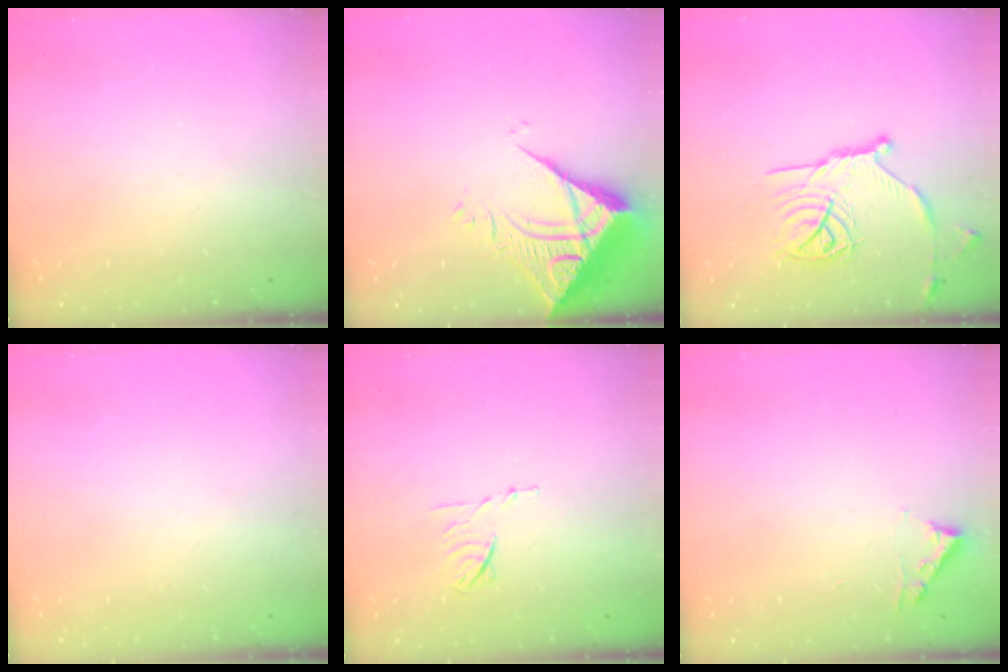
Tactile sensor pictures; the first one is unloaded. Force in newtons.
{"total": 9.0, "press": 8.9, "slide": 0.8}
{"total": 17.6, "press": 17.6, "slide": 1.4}
{"total": 0.0}
{"total": 6.6, "press": 6.6, "slide": 0.9}
{"total": 4.5, "press": 4.4, "slide": 0.5}